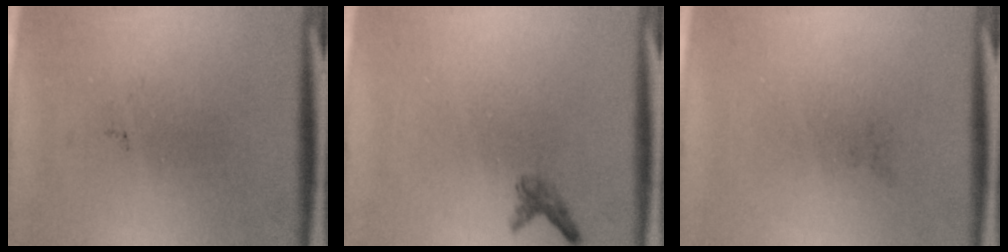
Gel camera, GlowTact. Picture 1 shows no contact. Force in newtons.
{"total": 1.1}
{"total": 0.0}